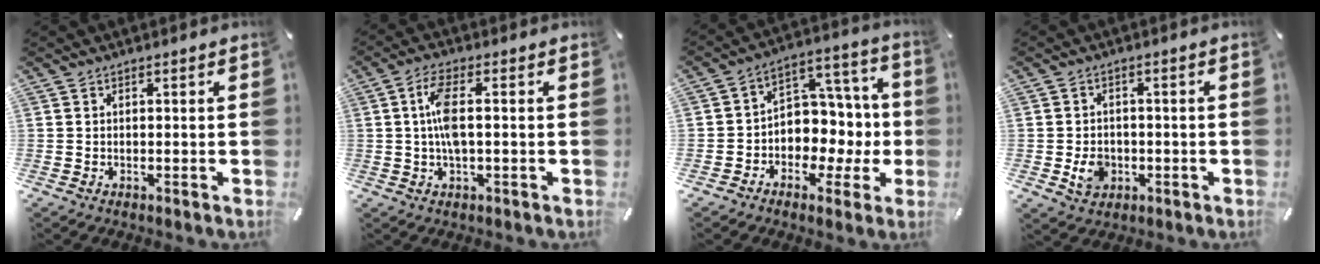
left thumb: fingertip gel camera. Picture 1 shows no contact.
{"total": 6.8, "force": [0.2, 2.5, 6.4], "torque": [-0.130, 0.001, 0.000]}
{"total": 10.1, "force": [-1.6, 9.0, 4.3], "torque": [-0.048, 0.001, -0.019]}
{"total": 5.2, "force": [-1.2, 4.4, 2.4], "torque": [-0.038, -0.002, -0.024]}